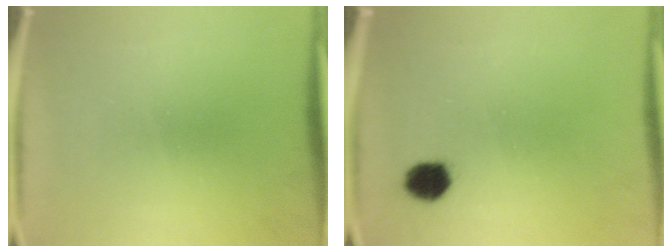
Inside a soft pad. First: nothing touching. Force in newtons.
{"total": 4.8}